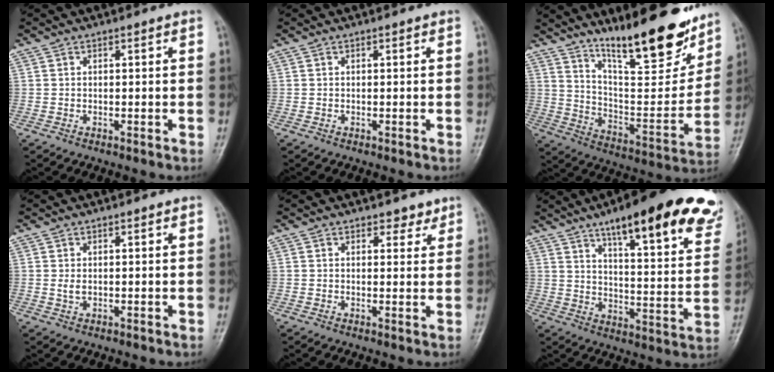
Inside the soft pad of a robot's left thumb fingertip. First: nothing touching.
{"total": 0.0}
{"total": 21.4, "force": [15.6, 5.3, 13.5], "torque": [-0.162, -0.095, 0.259]}
{"total": 1.4, "force": [0.4, 0.8, 1.1], "torque": [-0.018, -0.004, 0.010]}
{"total": 2.6, "force": [2.0, 1.4, 0.7], "torque": [0.012, -0.011, 0.024]}
{"total": 27.1, "force": [18.2, 6.5, 19.0], "torque": [-0.224, -0.061, 0.243]}